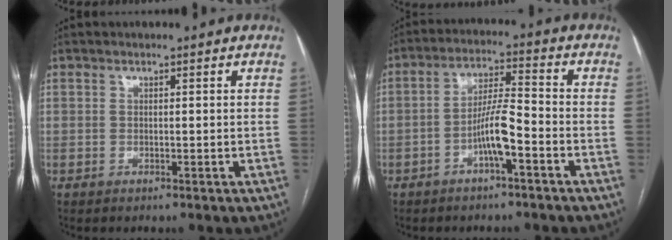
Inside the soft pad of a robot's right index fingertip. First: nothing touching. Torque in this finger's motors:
{"motor_torque": [0.47, 0.06, 0.58, 0.14]}